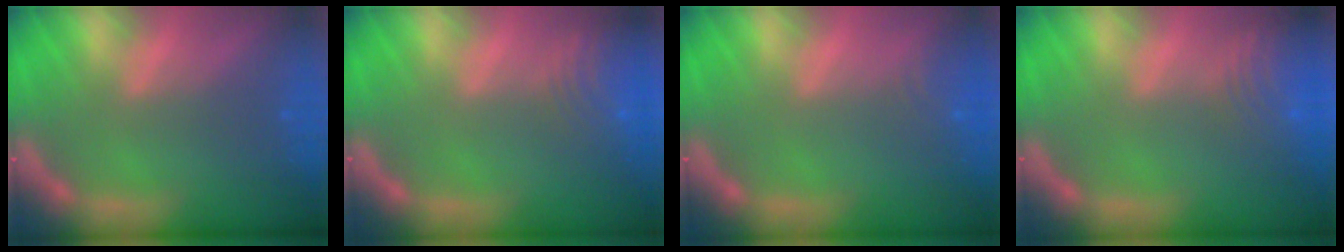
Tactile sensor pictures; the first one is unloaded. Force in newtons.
{"total": 8.0}
{"total": 2.4}
{"total": 9.5}